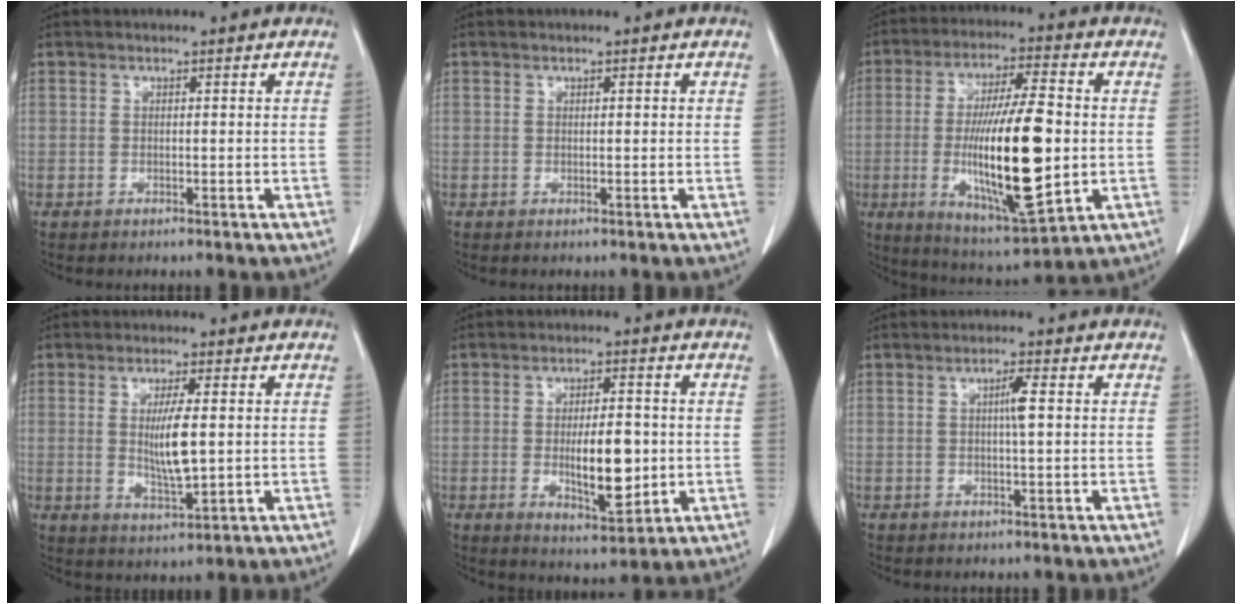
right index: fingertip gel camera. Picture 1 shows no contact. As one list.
[{"total": 0.5, "force": [0.2, 0.1, 0.5], "torque": [-0.009, 0.000, 0.003]}, {"total": 19.1, "force": [-1.9, 3.7, 18.7], "torque": [-0.341, -0.012, -0.023]}, {"total": 6.5, "force": [0.5, 1.0, 6.4], "torque": [-0.115, -0.011, 0.012]}, {"total": 9.2, "force": [-1.0, 3.0, 8.7], "torque": [-0.142, -0.009, -0.008]}, {"total": 2.5, "force": [0.4, -0.1, 2.4], "torque": [-0.039, 0.003, 0.008]}]